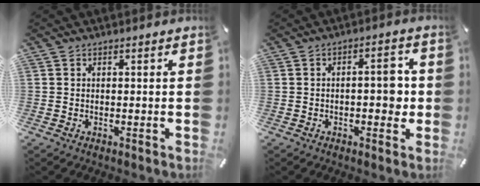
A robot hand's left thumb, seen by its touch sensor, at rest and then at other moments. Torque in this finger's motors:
{"motor_torque": [0.03, -0.06, 0.03, -0.02, -0.05]}